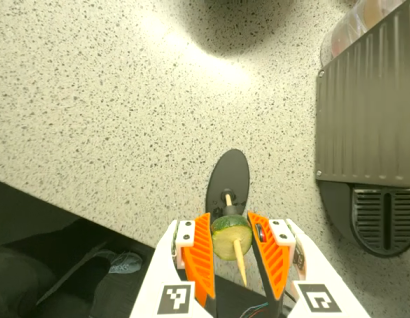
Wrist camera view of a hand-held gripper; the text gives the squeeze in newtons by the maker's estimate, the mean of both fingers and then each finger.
{"total": 10.7, "left": 10.8, "right": 10.5}